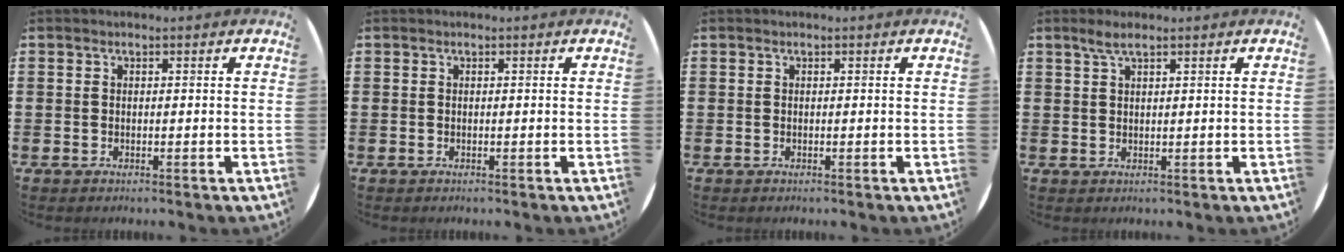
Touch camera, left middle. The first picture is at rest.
{"total": 0.0}
{"total": 0.0}
{"total": 2.3, "force": [1.6, 0.3, 1.6], "torque": [-0.032, 0.005, 0.028]}